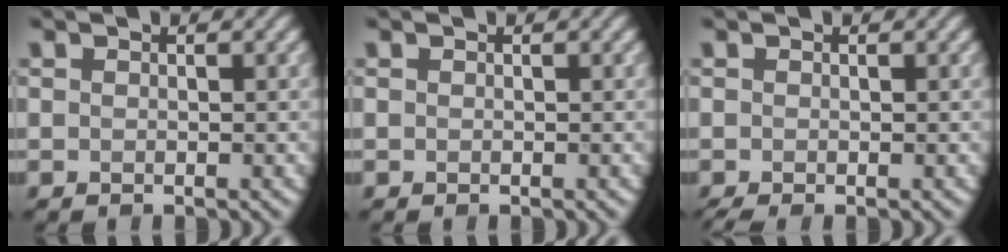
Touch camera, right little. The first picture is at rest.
{"total": 0.0}
{"total": 1.2, "force": [-0.7, 0.2, 1.0], "torque": [-0.021, -0.010, -0.015]}